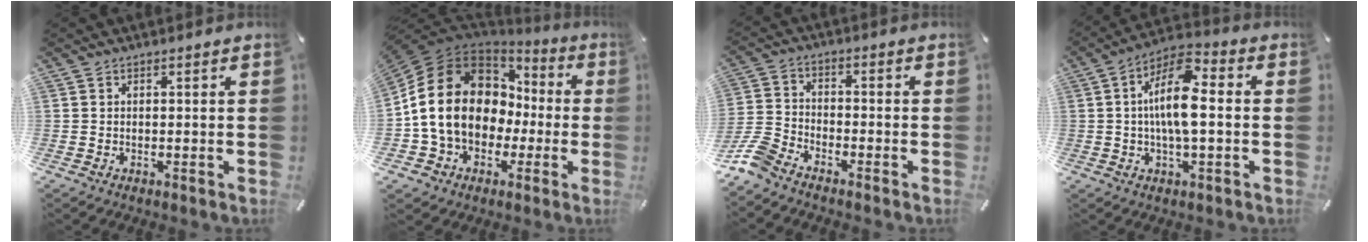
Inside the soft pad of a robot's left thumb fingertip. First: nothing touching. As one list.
[{"total": 16.7, "force": [-0.7, 14.0, 9.2], "torque": [-0.205, 0.002, -0.014]}, {"total": 7.5, "force": [-6.3, 3.1, 2.9], "torque": [-0.087, 0.013, -0.130]}, {"total": 12.4, "force": [0.1, 4.6, 11.5], "torque": [-0.228, 0.006, 0.000]}]